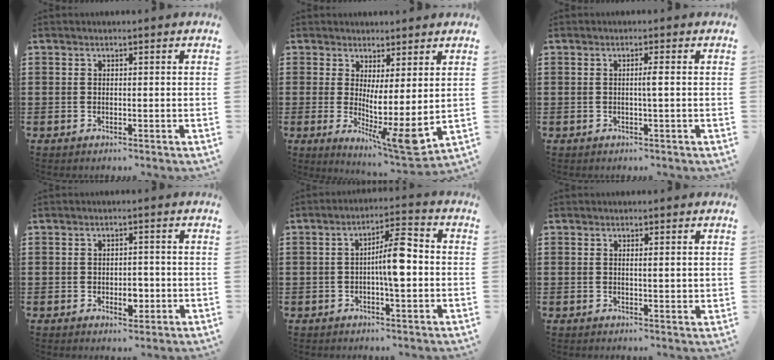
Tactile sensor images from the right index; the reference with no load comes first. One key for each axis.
{"total": 5.9, "fx": 0.6, "fy": 0.8, "fz": 5.8, "tx": -0.096, "ty": -0.040, "tz": 0.012}
{"total": 1.5, "fx": 0.0, "fy": -0.3, "fz": 1.5, "tx": -0.029, "ty": -0.002, "tz": -0.003}
{"total": 3.5, "fx": -0.9, "fy": 2.0, "fz": 2.8, "tx": -0.042, "ty": 0.001, "tz": -0.016}
{"total": 7.2, "fx": -0.5, "fy": 1.8, "fz": 6.9, "tx": -0.123, "ty": 0.011, "tz": -0.013}
{"total": 1.4, "fx": 0.4, "fy": 0.2, "fz": 1.3, "tx": -0.027, "ty": 0.002, "tz": 0.006}